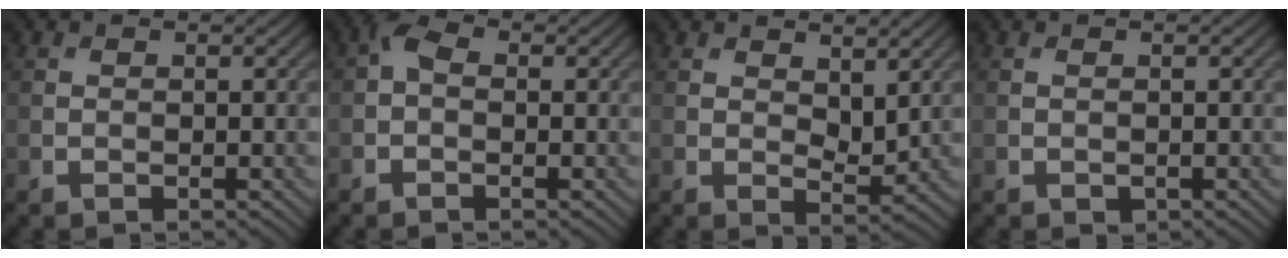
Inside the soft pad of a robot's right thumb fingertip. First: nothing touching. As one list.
[{"total": 2.3, "force": [-0.2, 1.5, 1.7], "torque": [-0.036, 0.008, -0.014]}, {"total": 3.7, "force": [1.8, 1.9, 2.5], "torque": [-0.040, -0.010, 0.032]}, {"total": 0.5, "force": [-0.2, 0.4, 0.3], "torque": [-0.005, -0.002, -0.002]}]